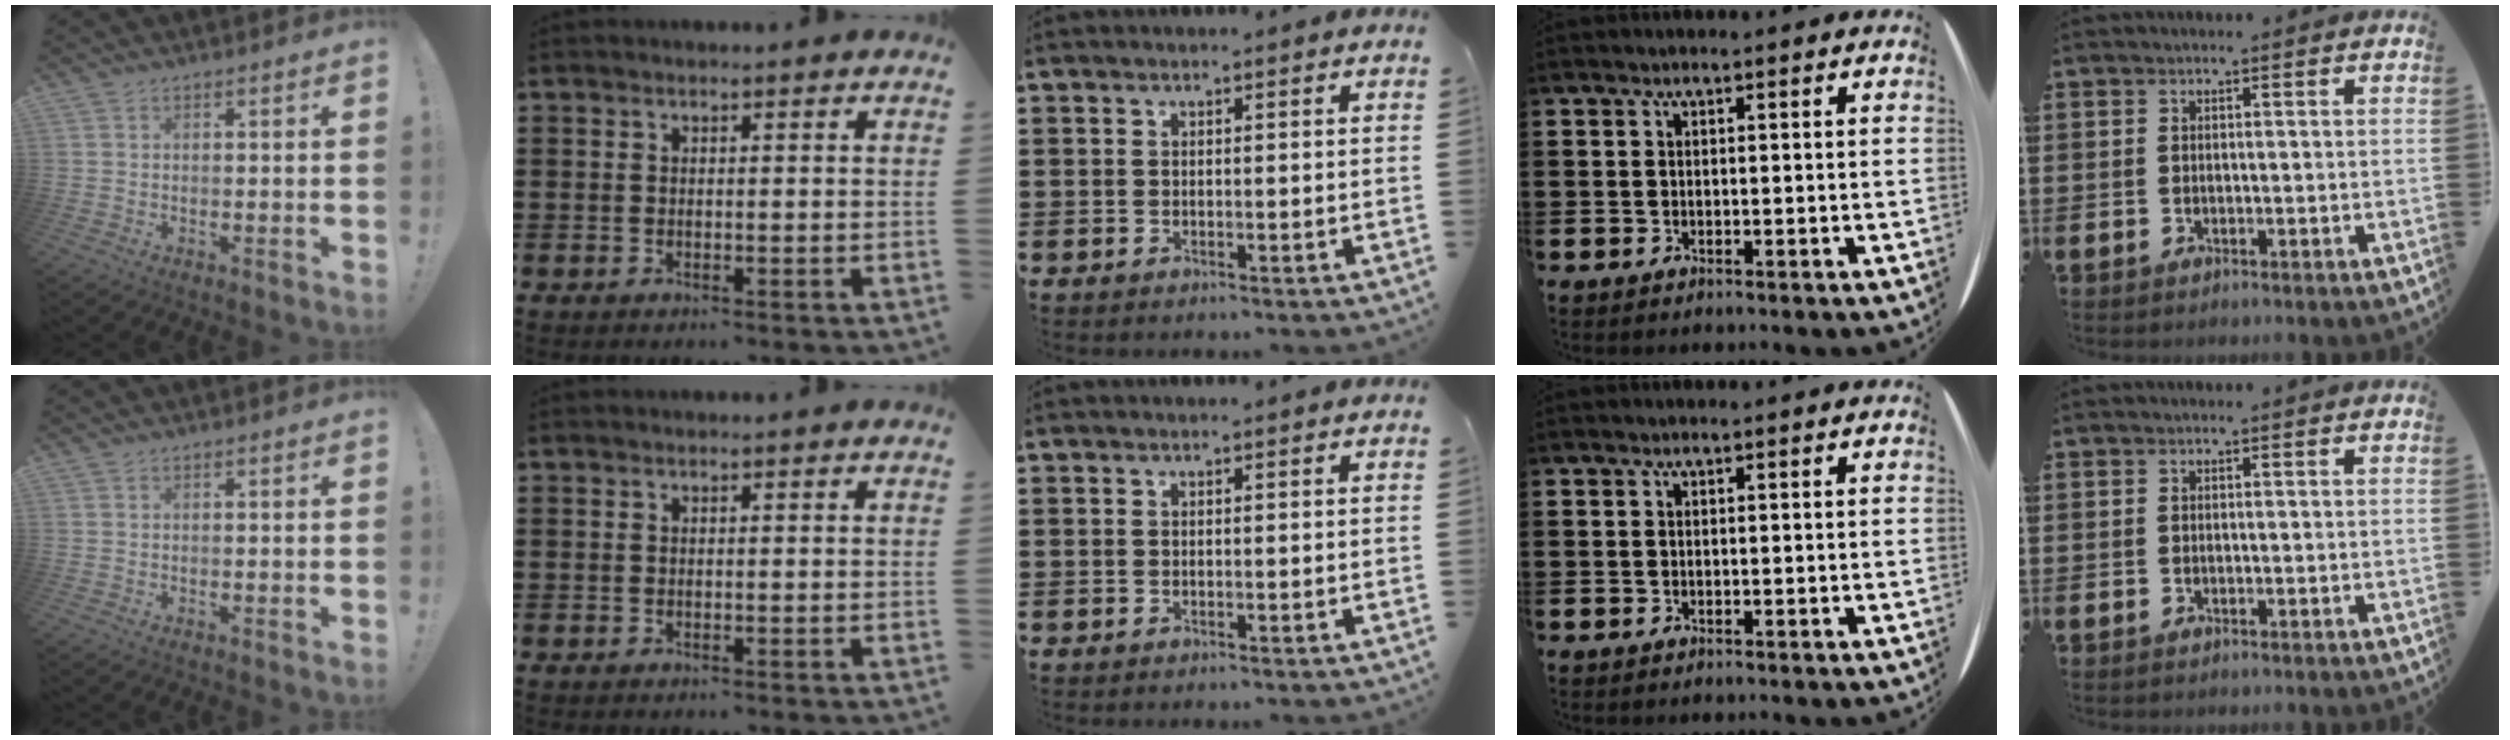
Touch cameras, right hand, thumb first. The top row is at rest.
{}